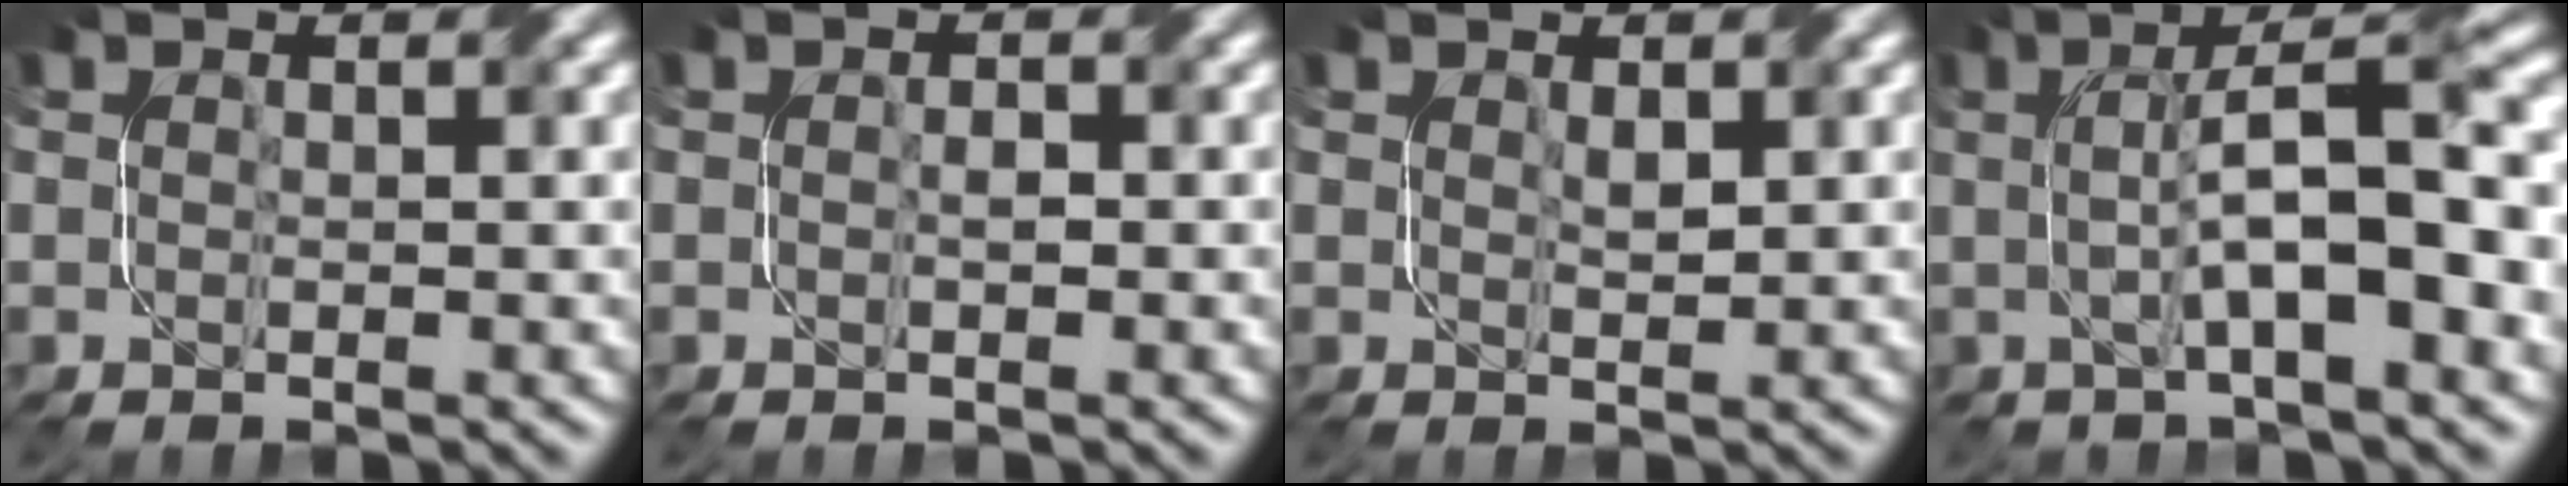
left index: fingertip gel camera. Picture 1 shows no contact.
{"total": 0.8, "force": [-0.4, 0.3, 0.6], "torque": [-0.012, 0.001, -0.003]}
{"total": 0.8, "force": [0.4, 0.4, 0.6], "torque": [-0.012, -0.004, 0.013]}
{"total": 9.1, "force": [0.5, 2.2, 8.8], "torque": [-0.125, 0.013, 0.007]}